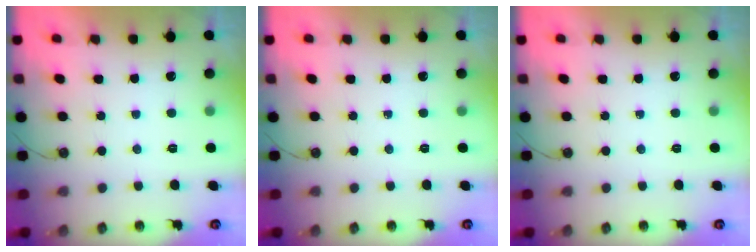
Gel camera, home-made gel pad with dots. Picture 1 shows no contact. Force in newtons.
{"total": 0.0}
{"total": 0.0}